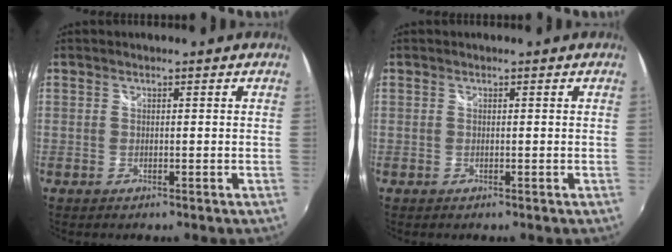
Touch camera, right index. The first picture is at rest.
{"total": 0.0}